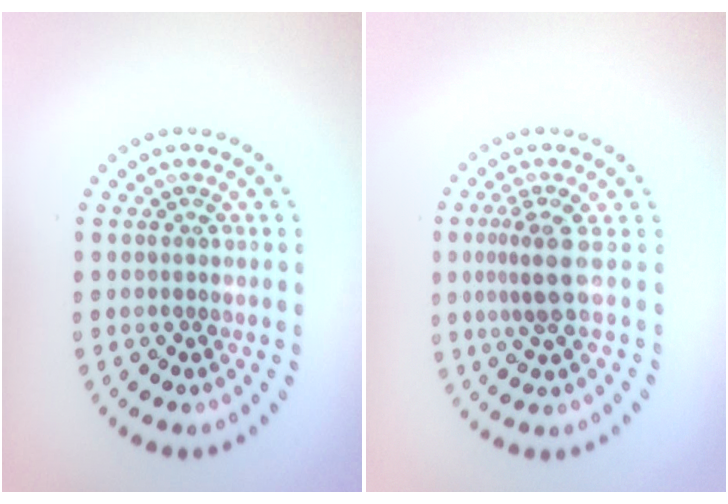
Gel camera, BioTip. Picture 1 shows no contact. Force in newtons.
{"total": 2.8, "press": 2.0, "slide": 1.9}